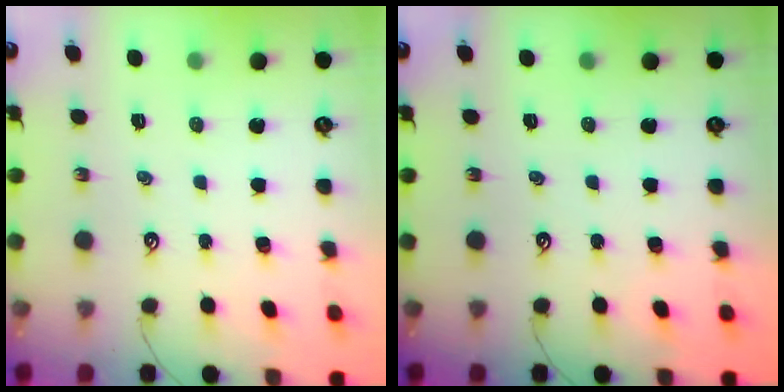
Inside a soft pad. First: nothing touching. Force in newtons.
{"total": 0.0}